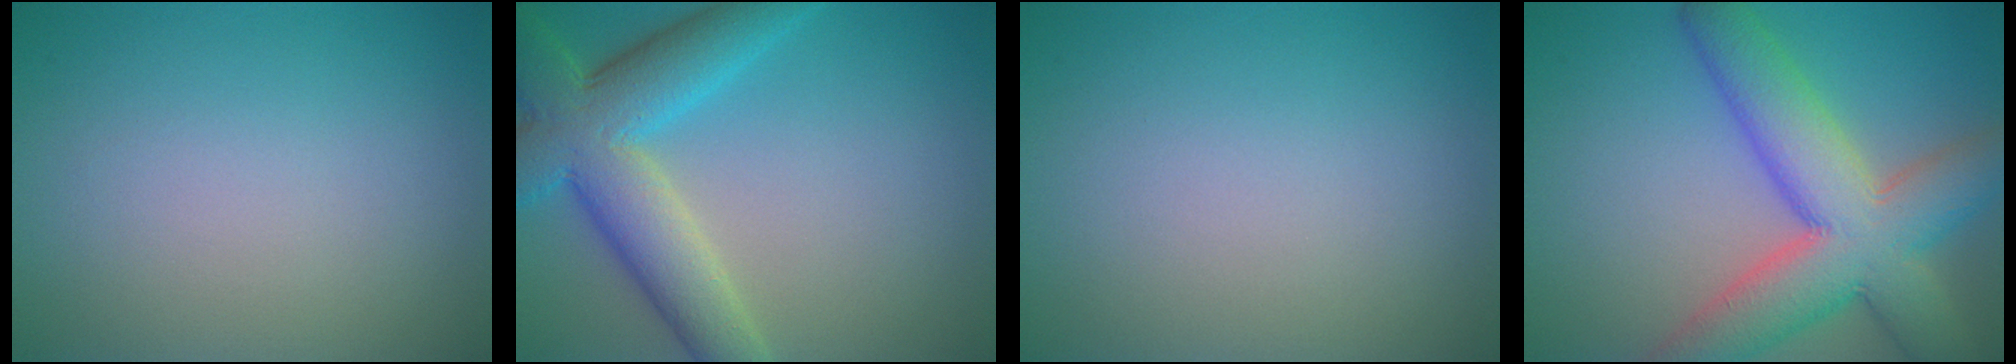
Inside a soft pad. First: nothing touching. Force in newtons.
{"total": 8.6, "press": 8.5, "slide": 0.5}
{"total": 0.0}
{"total": 10.2, "press": 10.2, "slide": 0.6}